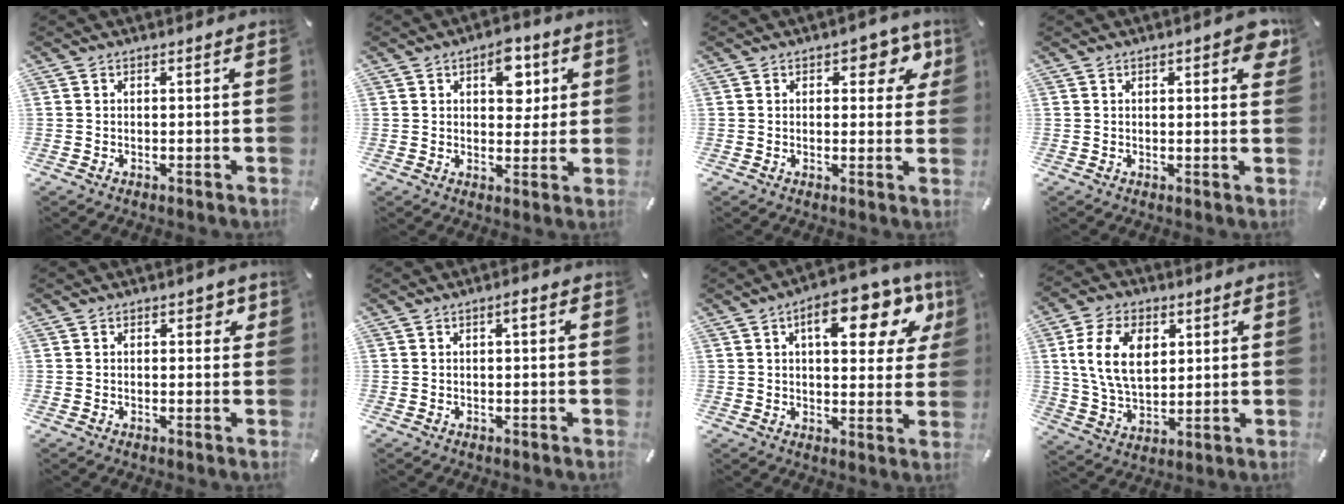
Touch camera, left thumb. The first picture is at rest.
{"total": 8.6, "force": [3.3, 5.3, 5.9], "torque": [-0.060, -0.010, 0.049]}
{"total": 6.4, "force": [3.0, 3.9, 4.1], "torque": [-0.034, -0.008, 0.042]}
{"total": 4.6, "force": [1.9, 1.8, 3.8], "torque": [-0.046, -0.004, 0.027]}
{"total": 2.0, "force": [0.7, 1.4, 1.3], "torque": [-0.011, 0.002, 0.006]}
{"total": 1.5, "force": [0.3, 0.3, 1.4], "torque": [-0.028, 0.004, 0.004]}
{"total": 15.7, "force": [7.4, 7.3, 11.7], "torque": [-0.152, -0.030, 0.115]}
{"total": 12.5, "force": [3.7, 8.5, 8.4], "torque": [-0.178, 0.003, 0.064]}